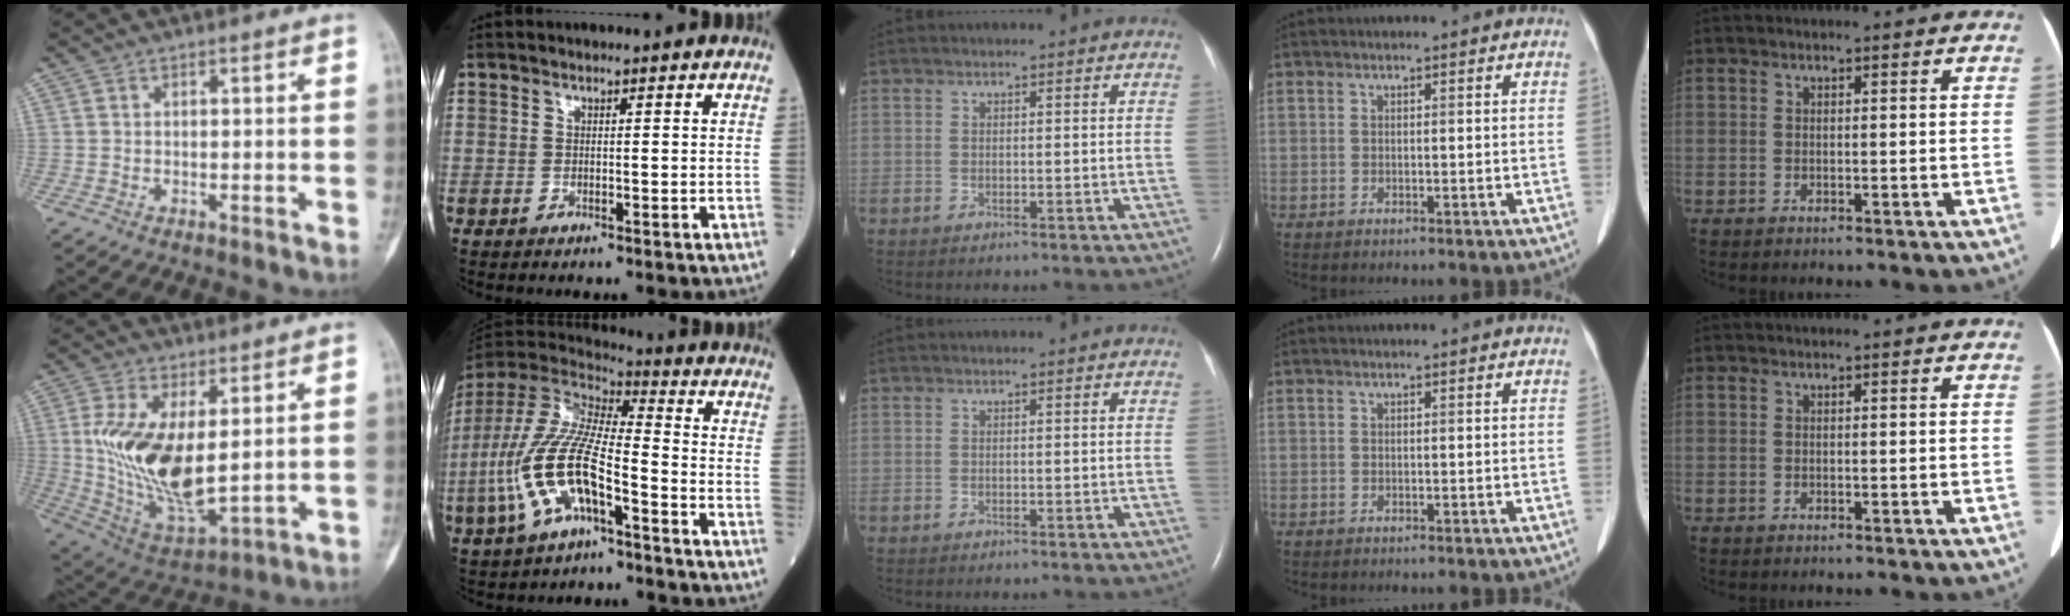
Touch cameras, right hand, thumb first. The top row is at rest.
{"thumb": {"total": 18.0, "force": [2.4, 8.5, 15.7], "torque": [-0.294, -0.022, 0.065]}, "index": {"total": 16.0, "force": [-6.1, 4.9, 14.0], "torque": [-0.311, -0.002, -0.113]}}